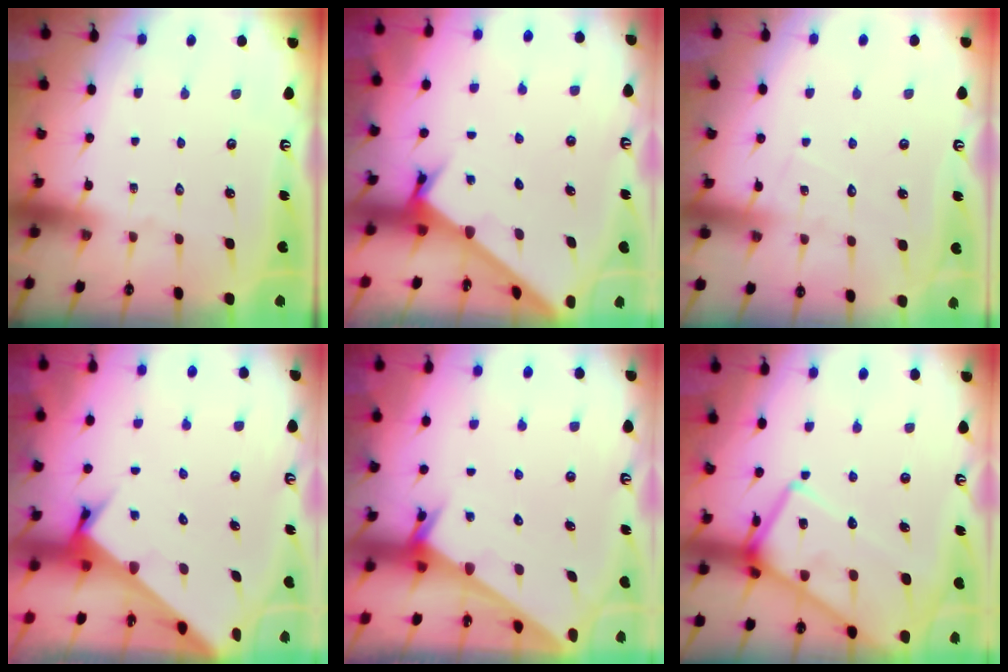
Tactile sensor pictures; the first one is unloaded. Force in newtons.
{"total": 2.4, "press": 2.4, "slide": 0.3}
{"total": 5.7, "press": 5.7, "slide": 0.3}
{"total": 3.6, "press": 3.6, "slide": 0.2}
{"total": 2.0, "press": 2.0, "slide": 0.1}
{"total": 18.3, "press": 18.2, "slide": 1.7}